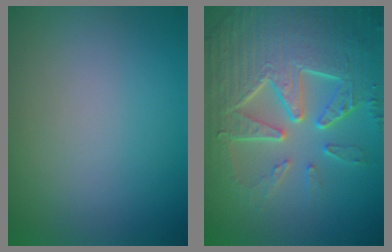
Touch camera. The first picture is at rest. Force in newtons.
{"total": 9.9, "press": 6.7, "slide": 7.3}